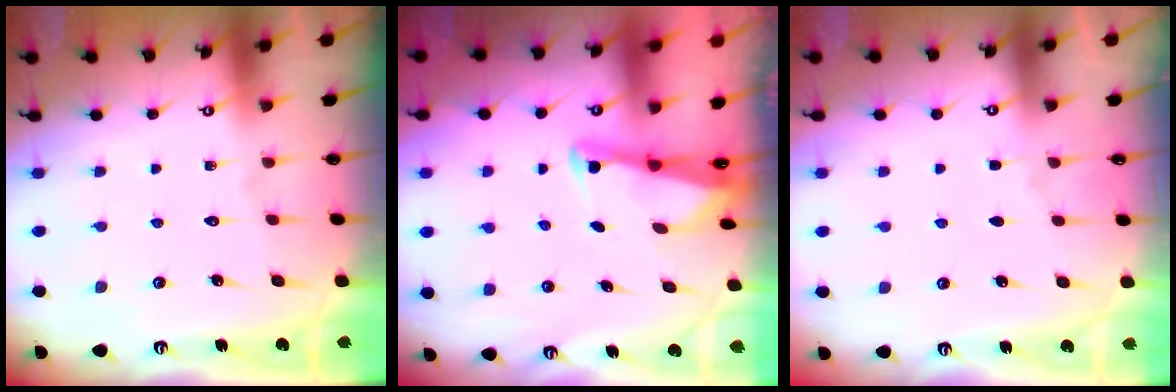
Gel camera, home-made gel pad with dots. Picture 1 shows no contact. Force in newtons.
{"total": 2.5, "press": 2.5, "slide": 0.2}
{"total": 1.2, "press": 1.2, "slide": 0.3}